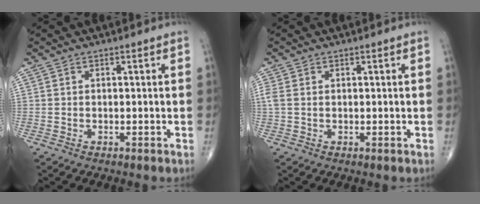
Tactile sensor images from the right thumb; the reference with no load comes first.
{"total": 2.0, "force": [0.4, 1.3, 1.5], "torque": [-0.054, 0.002, 0.008]}